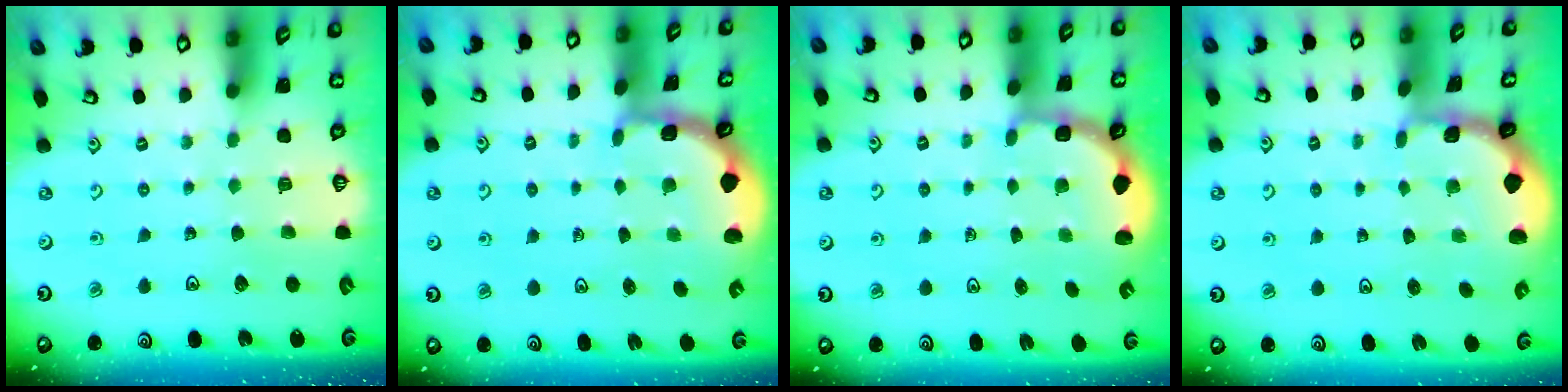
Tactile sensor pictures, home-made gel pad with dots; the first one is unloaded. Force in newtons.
{"total": 1.9, "press": 1.9, "slide": 0.2}
{"total": 2.7, "press": 2.3, "slide": 1.4}
{"total": 0.8, "press": 0.7, "slide": 0.2}